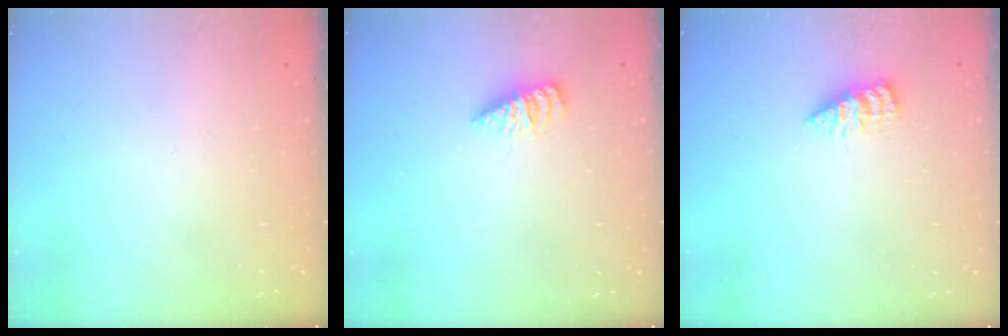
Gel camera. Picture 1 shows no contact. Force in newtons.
{"total": 1.8, "press": 1.8, "slide": 0.2}
{"total": 2.9, "press": 2.8, "slide": 0.4}